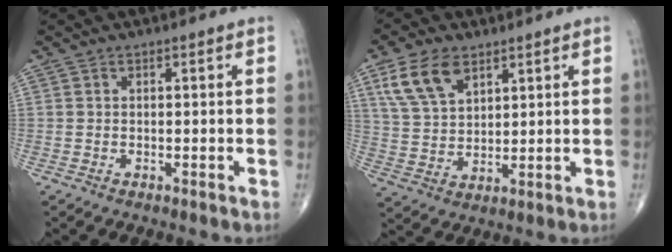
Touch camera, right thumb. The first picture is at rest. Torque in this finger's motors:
{"motor_torque": [-0.77, 0.93, 0.23, -0.08, 0.08]}